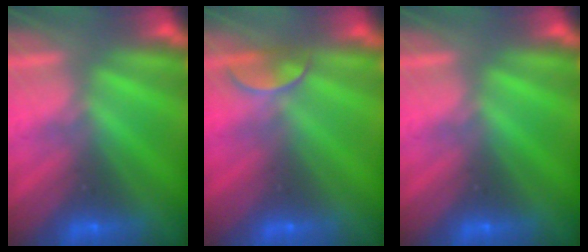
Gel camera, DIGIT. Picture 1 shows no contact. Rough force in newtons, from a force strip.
{"total": 2.4}
{"total": 0.0}